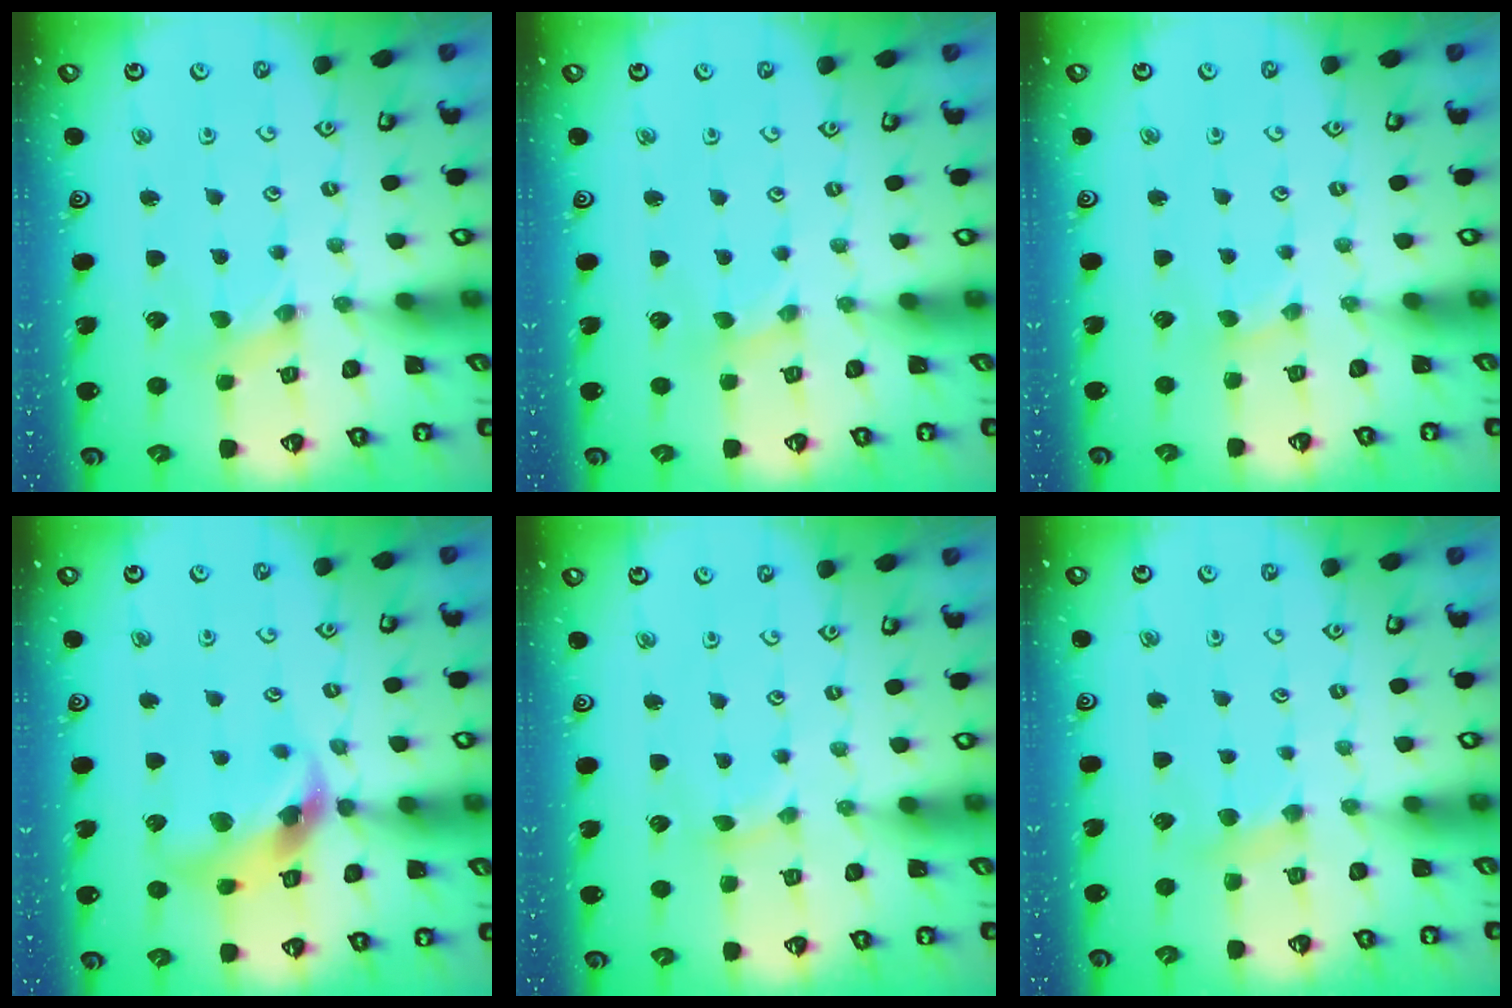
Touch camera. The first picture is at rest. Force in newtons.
{"total": 0.0}
{"total": 0.6, "press": 0.5, "slide": 0.1}
{"total": 13.5, "press": 13.4, "slide": 1.8}
{"total": 2.3, "press": 2.3, "slide": 0.3}
{"total": 4.6, "press": 4.5, "slide": 0.8}